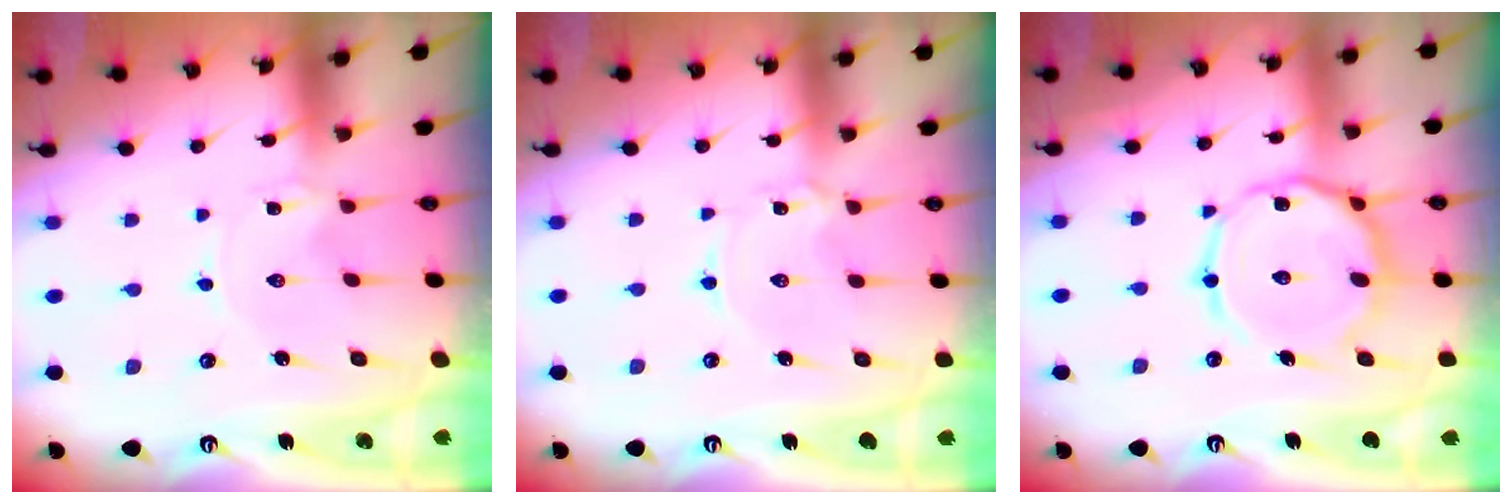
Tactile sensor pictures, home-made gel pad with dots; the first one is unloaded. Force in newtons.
{"total": 0.9, "press": 0.9, "slide": 0.1}
{"total": 14.4, "press": 14.3, "slide": 1.1}